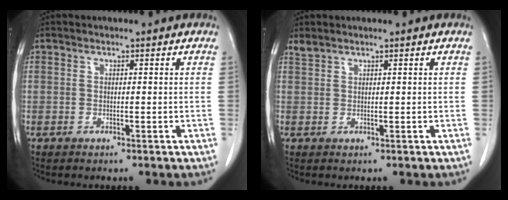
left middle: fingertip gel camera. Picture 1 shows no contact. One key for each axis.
{"total": 1.1, "fx": 1.0, "fy": 0.1, "fz": 0.1, "tx": -0.010, "ty": 0.007, "tz": 0.027}